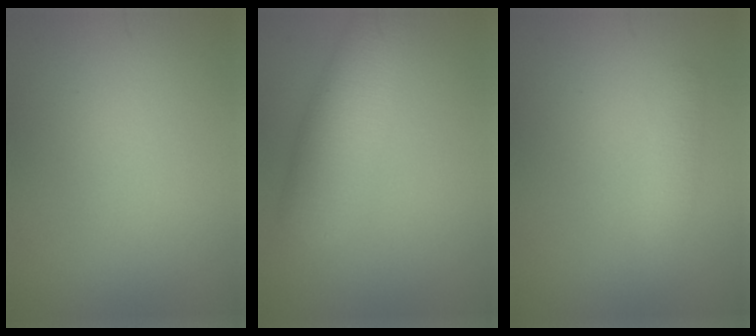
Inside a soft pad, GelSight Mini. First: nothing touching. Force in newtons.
{"total": 5.6, "press": 5.6, "slide": 0.2}
{"total": 1.4, "press": 1.4, "slide": 0.0}